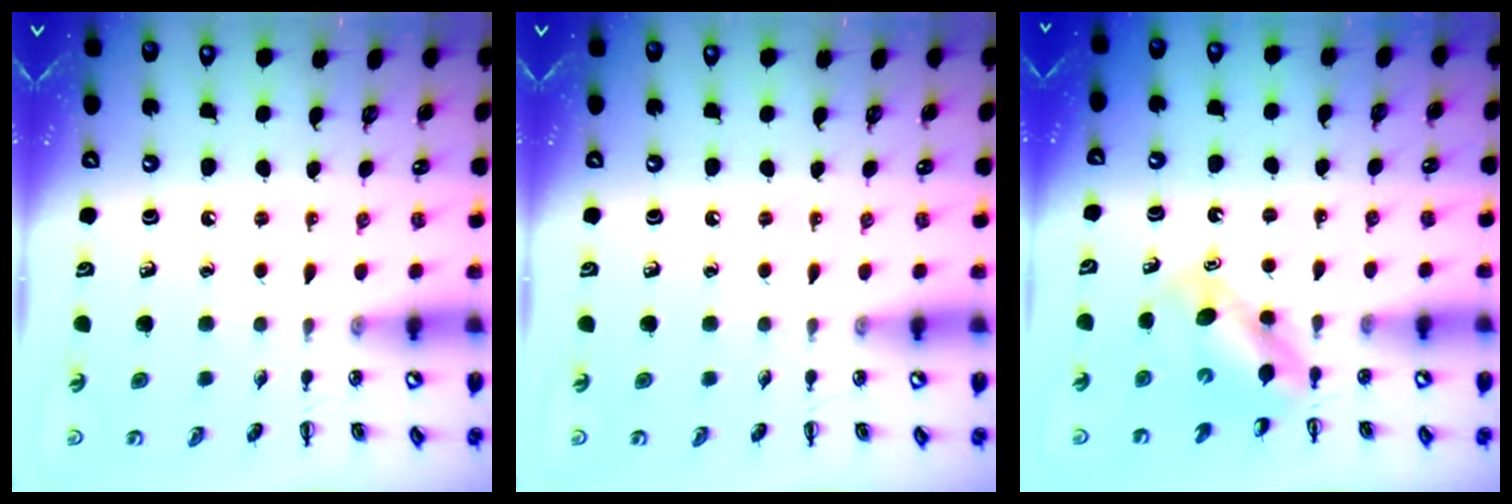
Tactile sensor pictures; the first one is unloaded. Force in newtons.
{"total": 0.0}
{"total": 5.6, "press": 5.6, "slide": 0.8}